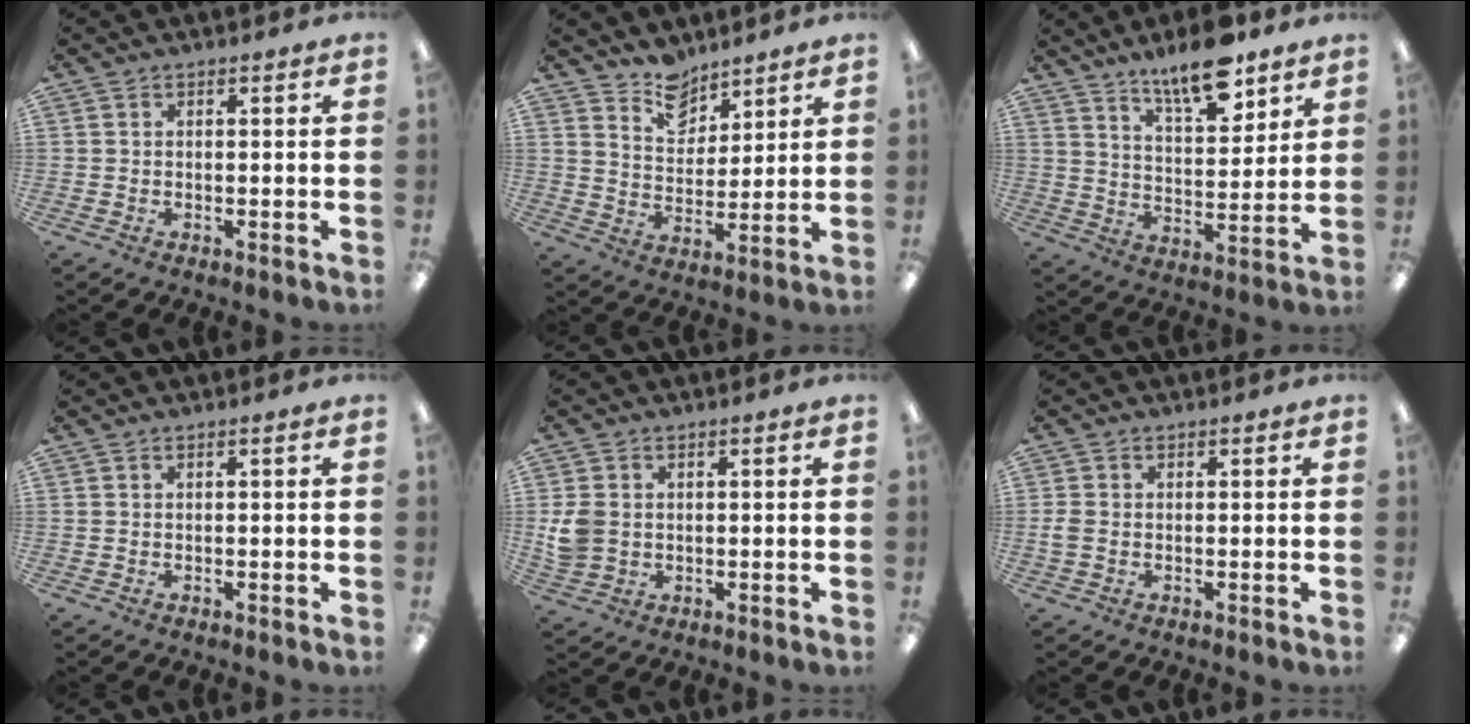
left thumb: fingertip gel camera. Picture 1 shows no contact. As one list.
[{"total": 8.9, "force": [7.6, 4.5, 1.5], "torque": [-0.028, -0.050, 0.144]}, {"total": 12.6, "force": [9.8, 3.9, 6.9], "torque": [-0.101, -0.055, 0.169]}, {"total": 0.0}, {"total": 5.5, "force": [0.6, 4.7, 2.9], "torque": [-0.060, 0.005, 0.012]}, {"total": 2.0, "force": [-0.2, 1.3, 1.5], "torque": [-0.034, 0.002, -0.006]}]